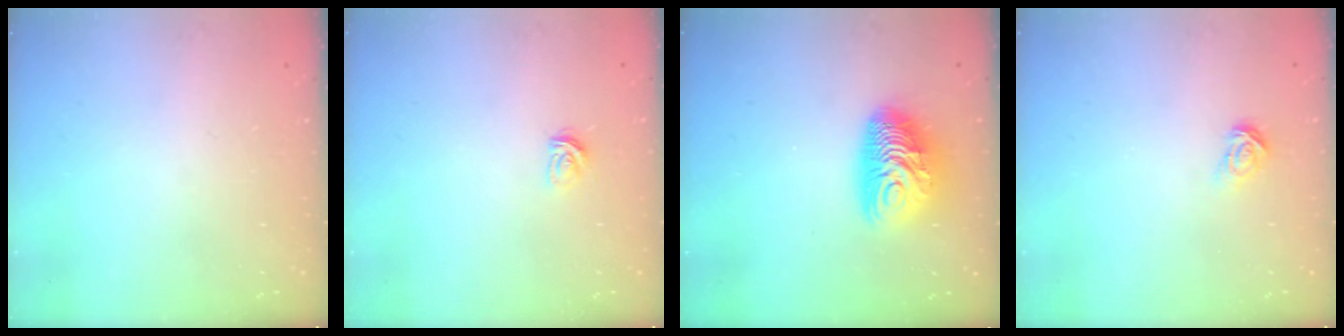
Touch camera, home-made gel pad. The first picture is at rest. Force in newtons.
{"total": 3.1, "press": 3.1, "slide": 0.3}
{"total": 12.0, "press": 12.0, "slide": 0.8}
{"total": 3.9, "press": 3.9, "slide": 0.1}